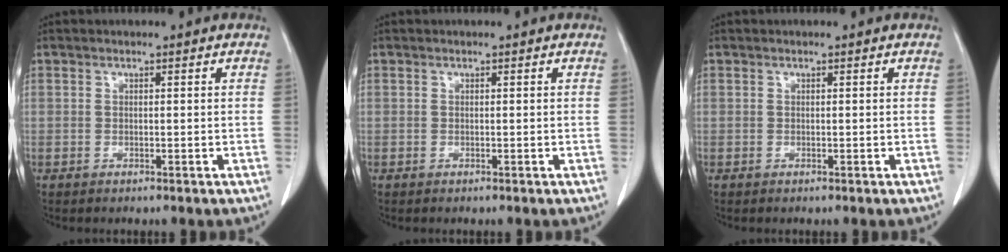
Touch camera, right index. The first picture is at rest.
{"total": 0.0}
{"total": 0.0}